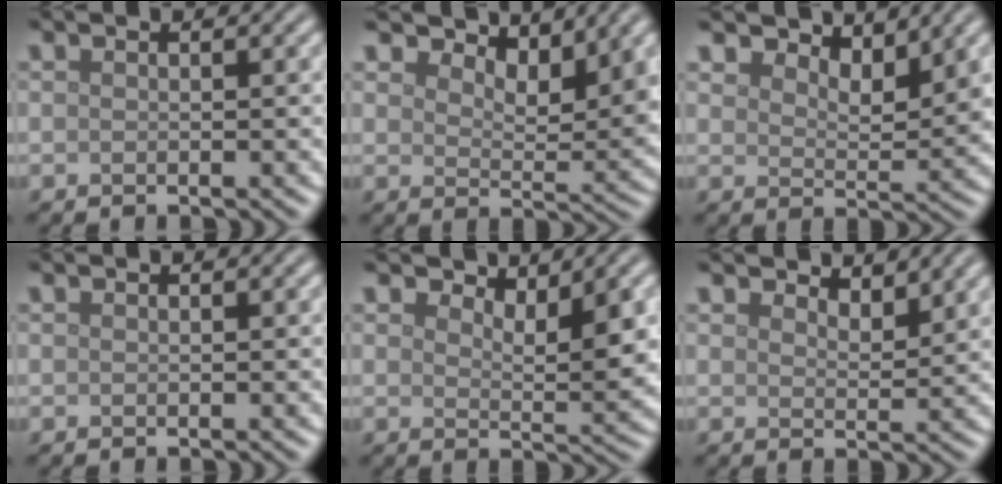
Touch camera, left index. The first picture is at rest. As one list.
[{"total": 5.0, "force": [4.2, 1.6, 2.1], "torque": [-0.038, -0.004, 0.064]}, {"total": 4.1, "force": [3.7, 1.2, 1.4], "torque": [-0.029, -0.002, 0.057]}, {"total": 0.0}, {"total": 3.4, "force": [2.4, 1.1, 2.2], "torque": [-0.031, -0.005, 0.035]}, {"total": 2.8, "force": [2.7, 0.5, 0.7], "torque": [-0.011, -0.002, 0.039]}]